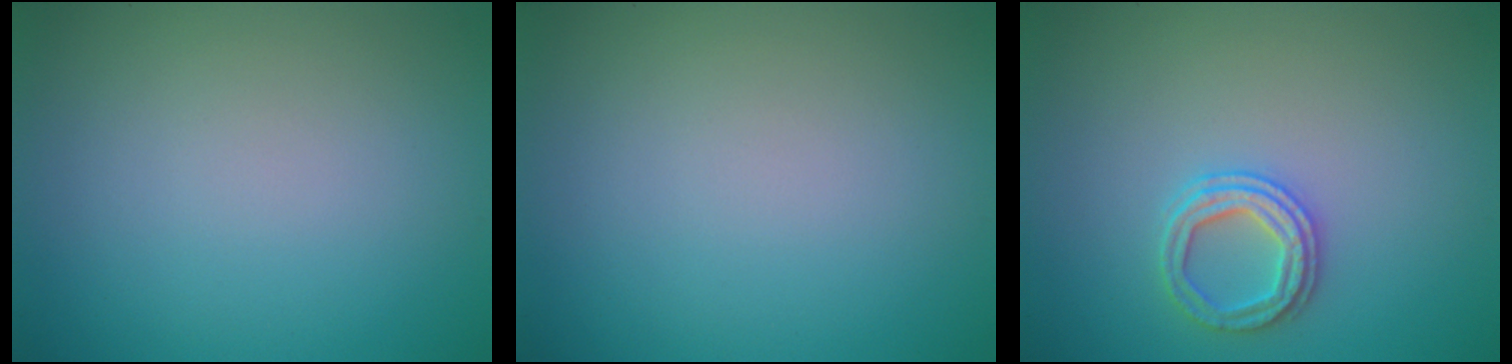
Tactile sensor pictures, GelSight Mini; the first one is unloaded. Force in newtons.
{"total": 0.0}
{"total": 2.4, "press": 2.4, "slide": 0.4}